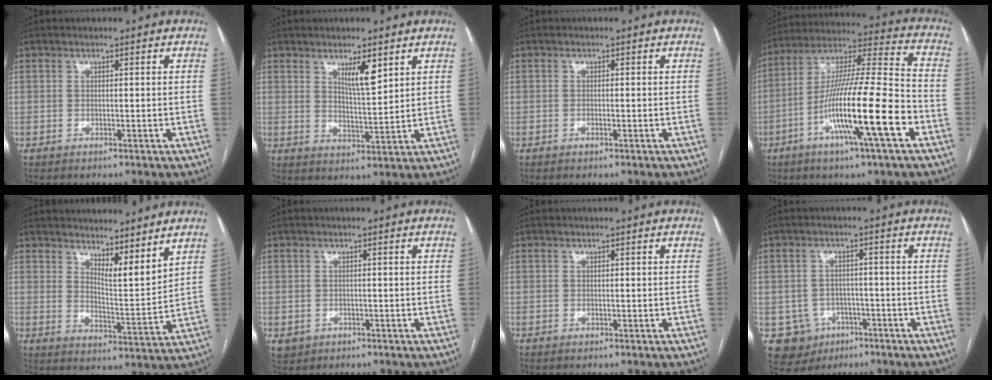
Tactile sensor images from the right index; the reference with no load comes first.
{"total": 5.0, "force": [3.0, 0.8, 4.0], "torque": [-0.071, -0.008, 0.055]}
{"total": 0.7, "force": [-0.3, 0.1, 0.6], "torque": [-0.013, 0.000, -0.004]}
{"total": 18.9, "force": [-7.0, 0.4, 17.6], "torque": [-0.318, -0.010, -0.125]}
{"total": 7.8, "force": [6.6, 1.3, 3.8], "torque": [-0.063, -0.017, 0.111]}
{"total": 2.8, "force": [-1.0, 2.6, 0.5], "torque": [-0.007, 0.001, -0.008]}
{"total": 0.0}
{"total": 7.4, "force": [-2.9, 6.7, 1.2], "torque": [-0.027, 0.009, -0.033]}